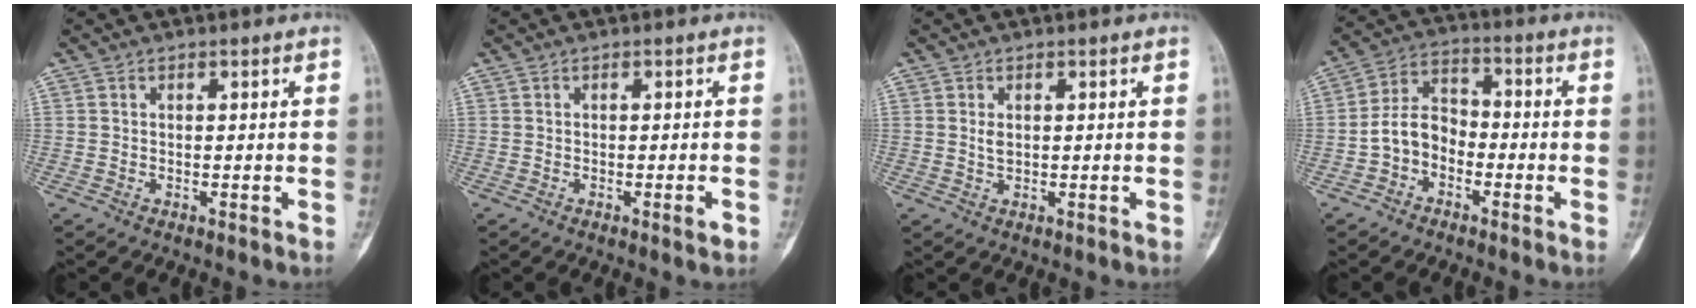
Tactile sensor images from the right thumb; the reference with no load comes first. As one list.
[{"total": 1.4, "force": [-0.6, 0.2, 1.3], "torque": [-0.017, -0.002, -0.010]}, {"total": 1.6, "force": [0.4, 0.9, 1.2], "torque": [-0.020, -0.003, 0.011]}, {"total": 7.9, "force": [-2.7, 5.9, 4.4], "torque": [-0.066, 0.039, -0.063]}]